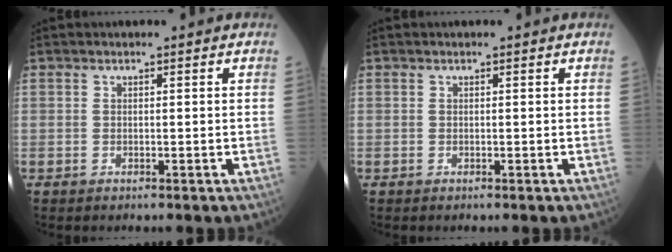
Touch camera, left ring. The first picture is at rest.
{"total": 0.0}